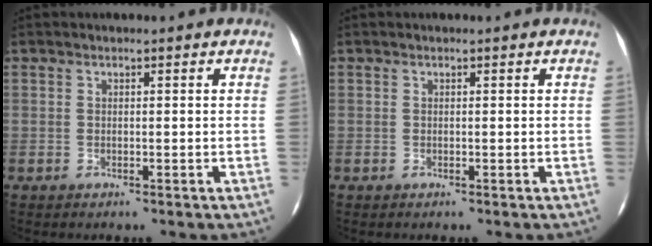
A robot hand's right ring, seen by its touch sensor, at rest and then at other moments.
{"total": 0.0}